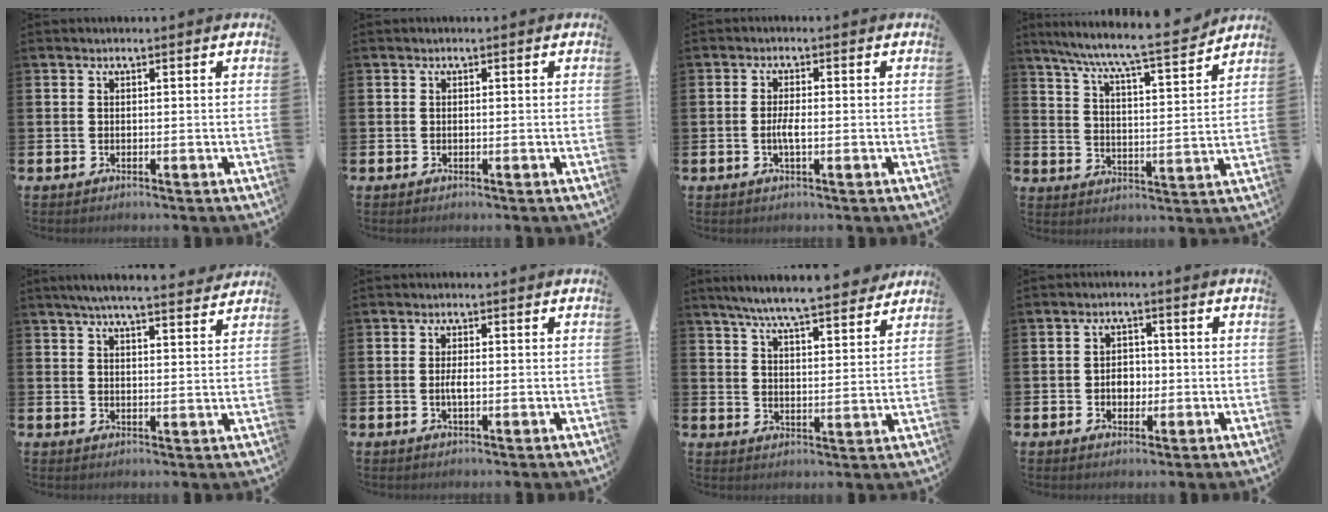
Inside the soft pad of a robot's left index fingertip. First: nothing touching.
{"total": 0.0}
{"total": 2.4, "force": [-0.5, 0.7, 2.2], "torque": [-0.038, -0.001, -0.010]}
{"total": 8.2, "force": [7.6, 0.0, 3.0], "torque": [-0.092, -0.056, 0.130]}
{"total": 5.6, "force": [5.3, 0.0, 1.8], "torque": [-0.039, -0.025, 0.092]}
{"total": 2.0, "force": [-0.2, 0.7, 1.9], "torque": [-0.033, 0.000, -0.005]}
{"total": 7.7, "force": [7.2, 0.4, 2.5], "torque": [-0.070, -0.041, 0.127]}
{"total": 3.1, "force": [-0.5, 2.4, 2.0], "torque": [-0.022, -0.001, -0.017]}